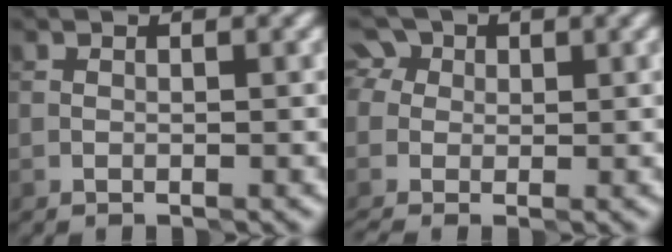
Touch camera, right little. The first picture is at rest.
{"total": 3.5, "force": [0.2, 3.0, 1.8], "torque": [-0.035, 0.020, -0.003]}